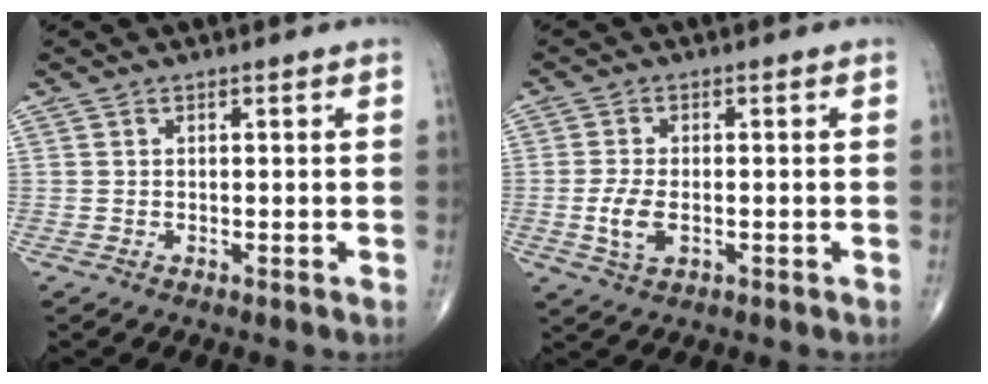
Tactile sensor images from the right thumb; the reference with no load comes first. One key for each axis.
{"total": 4.9, "fx": -1.1, "fy": 2.6, "fz": 4.0, "tx": -0.086, "ty": -0.003, "tz": -0.019}